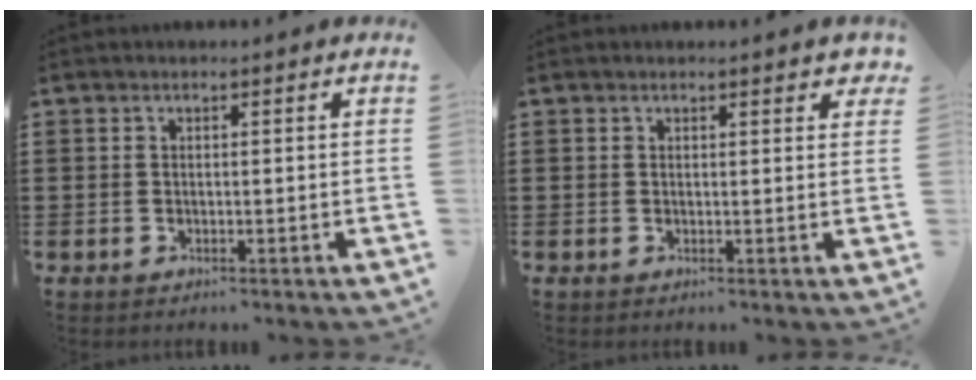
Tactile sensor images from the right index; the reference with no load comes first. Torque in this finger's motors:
{"motor_torque": [0.12, 0.03, 0.04, 0.00]}